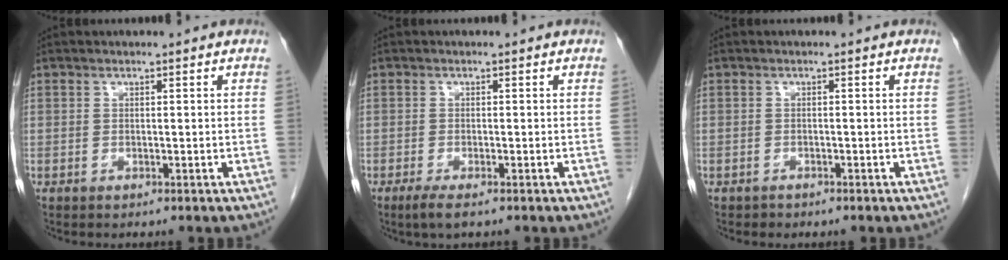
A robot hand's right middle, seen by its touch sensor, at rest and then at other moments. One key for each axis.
{"total": 2.3, "fx": -1.5, "fy": 0.4, "fz": 1.8, "tx": -0.040, "ty": -0.007, "tz": -0.028}
{"total": 0.6, "fx": -0.5, "fy": 0.4, "fz": 0.0, "tx": -0.007, "ty": 0.001, "tz": -0.008}